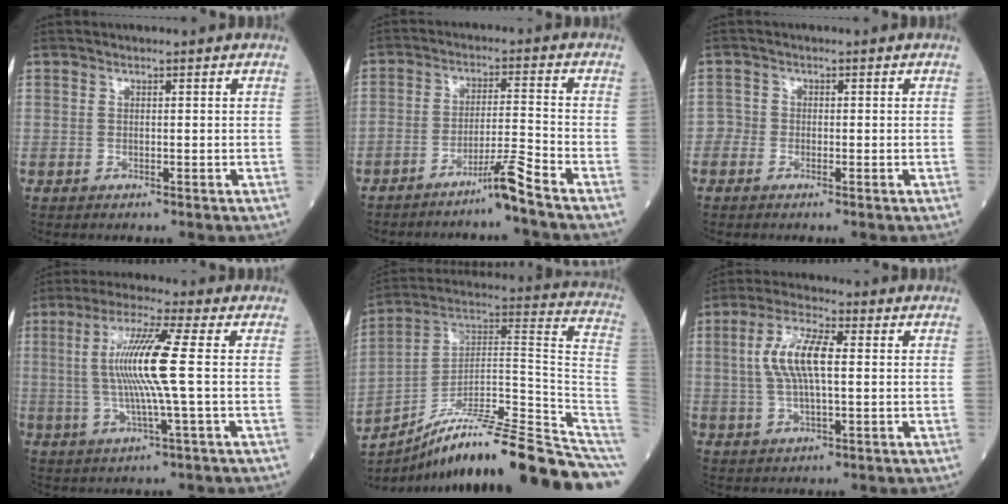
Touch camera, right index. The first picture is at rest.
{"total": 5.5, "force": [-4.4, -1.6, 2.9], "torque": [-0.048, -0.011, -0.083]}
{"total": 1.1, "force": [-0.6, 0.9, -0.1], "torque": [0.007, 0.005, -0.017]}
{"total": 10.7, "force": [0.8, -0.8, 10.7], "torque": [-0.216, 0.003, 0.011]}
{"total": 25.1, "force": [-19.5, 1.1, 15.7], "torque": [-0.143, 0.045, -0.308]}
{"total": 8.7, "force": [1.1, 2.4, 8.3], "torque": [-0.173, 0.013, 0.022]}